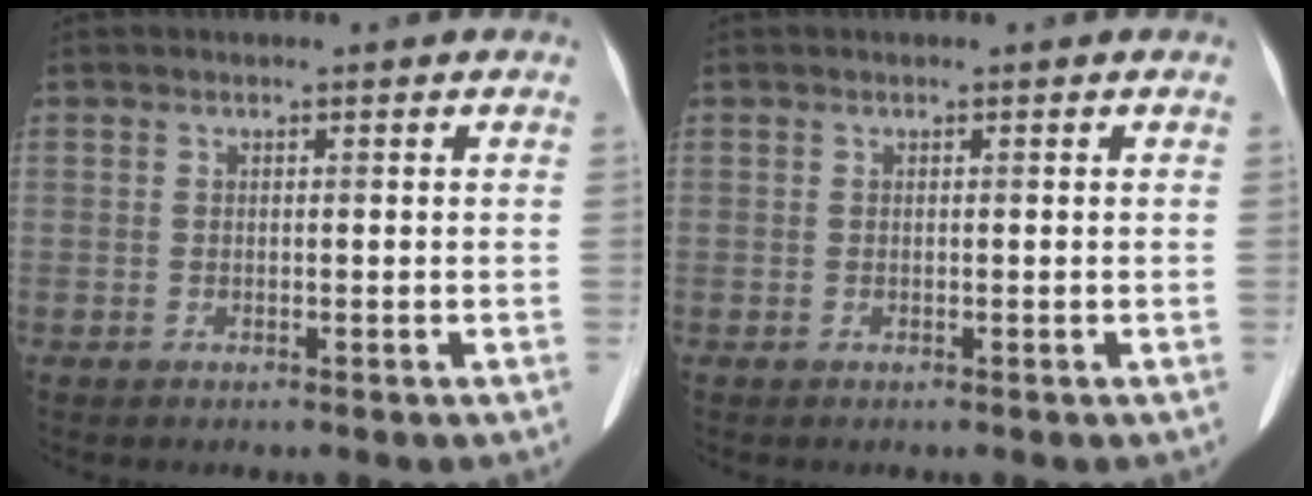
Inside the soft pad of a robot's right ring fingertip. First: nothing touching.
{"total": 0.0}